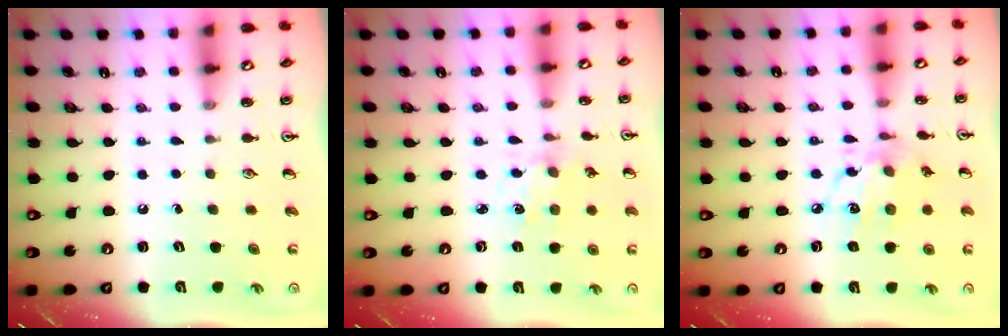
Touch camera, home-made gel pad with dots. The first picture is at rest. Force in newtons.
{"total": 1.1, "press": 1.0, "slide": 0.2}
{"total": 10.3, "press": 10.3, "slide": 0.6}